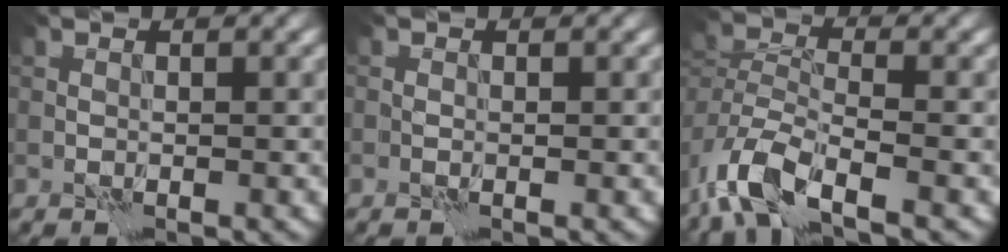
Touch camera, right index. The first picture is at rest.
{"total": 0.7, "force": [0.0, 0.5, 0.4], "torque": [-0.010, -0.001, -0.002]}
{"total": 6.9, "force": [-4.2, 3.1, 4.6], "torque": [-0.093, -0.003, -0.092]}